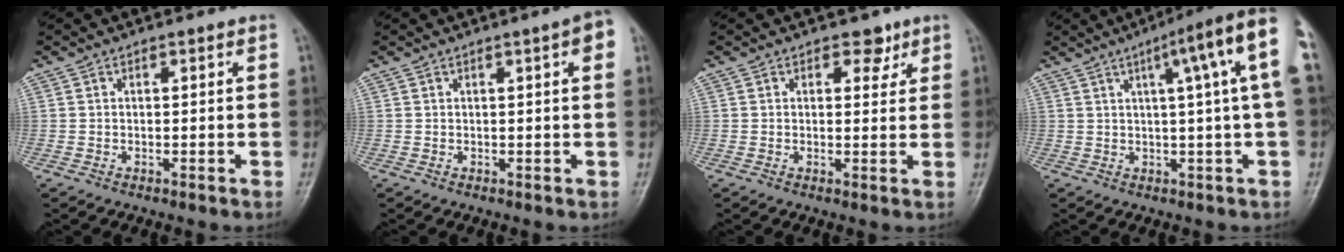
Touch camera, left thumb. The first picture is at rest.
{"total": 3.2, "force": [1.1, 0.3, 3.0], "torque": [-0.031, 0.004, 0.012]}
{"total": 3.2, "force": [1.9, 2.0, 1.4], "torque": [0.007, -0.008, 0.025]}
{"total": 11.6, "force": [3.8, -0.2, 11.0], "torque": [-0.141, 0.019, 0.043]}